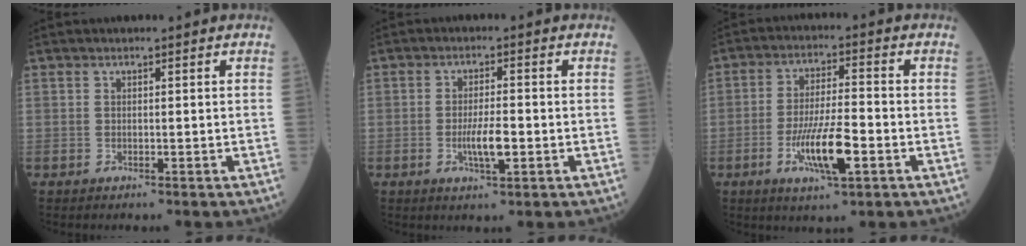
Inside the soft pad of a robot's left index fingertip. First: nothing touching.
{"total": 4.3, "force": [-1.3, 0.8, 4.0], "torque": [-0.080, -0.007, -0.023]}
{"total": 9.0, "force": [-3.5, 1.5, 8.2], "torque": [-0.159, -0.012, -0.063]}